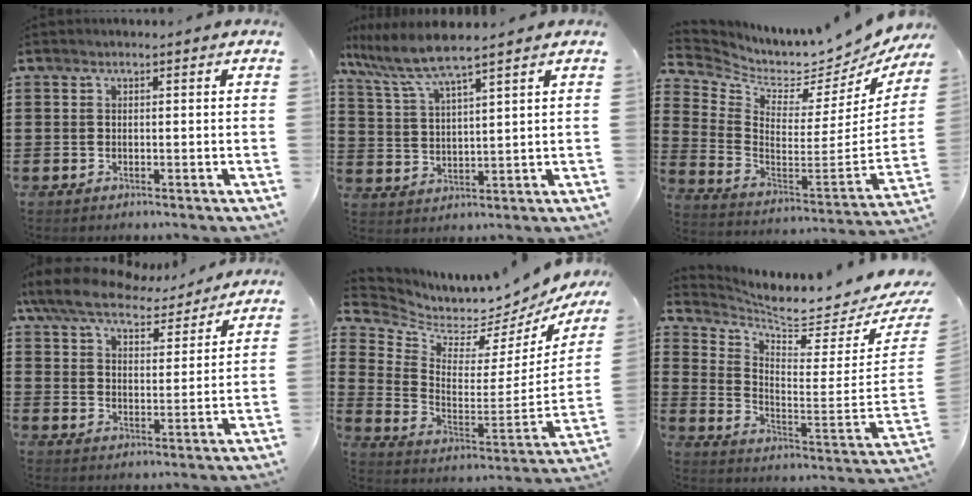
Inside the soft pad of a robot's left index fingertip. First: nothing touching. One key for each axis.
{"total": 6.7, "fx": 5.5, "fy": 0.1, "fz": 3.9, "tx": -0.096, "ty": -0.025, "tz": 0.095}
{"total": 3.5, "fx": 3.1, "fy": 1.2, "fz": 1.1, "tx": -0.049, "ty": -0.058, "tz": 0.043}
{"total": 7.7, "fx": 7.0, "fy": 1.7, "fz": 2.8, "tx": -0.085, "ty": -0.035, "tz": 0.124}
{"total": 4.9, "fx": 4.8, "fy": 0.4, "fz": 0.5, "tx": -0.047, "ty": -0.070, "tz": 0.073}
{"total": 5.8, "fx": 5.6, "fy": -0.4, "fz": 1.7, "tx": -0.051, "ty": -0.076, "tz": 0.084}